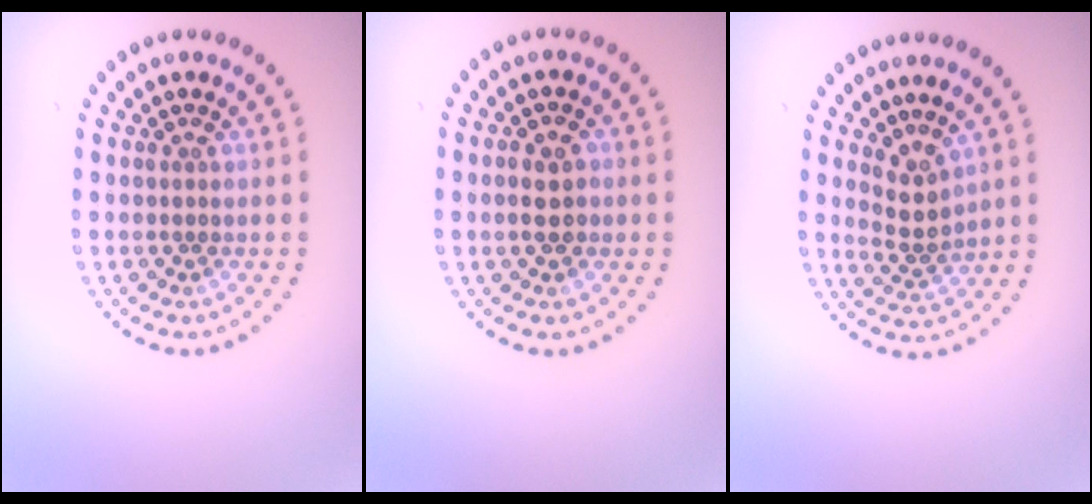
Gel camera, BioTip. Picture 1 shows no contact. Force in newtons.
{"total": 2.1, "press": 2.1, "slide": 0.3}
{"total": 2.4, "press": 1.8, "slide": 1.7}